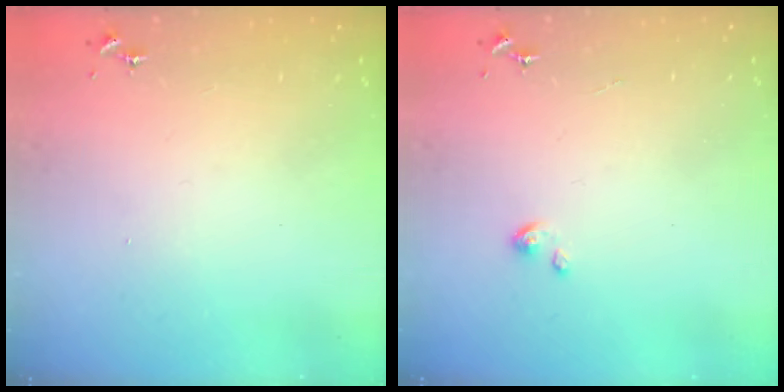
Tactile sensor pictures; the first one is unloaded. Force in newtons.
{"total": 2.7, "press": 2.7, "slide": 0.2}